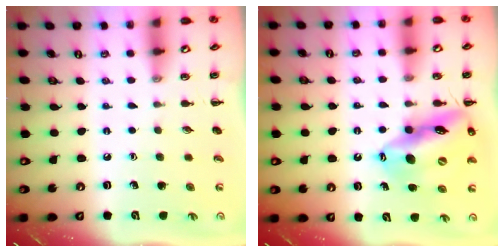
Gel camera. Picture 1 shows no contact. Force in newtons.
{"total": 17.5, "press": 17.1, "slide": 4.0}